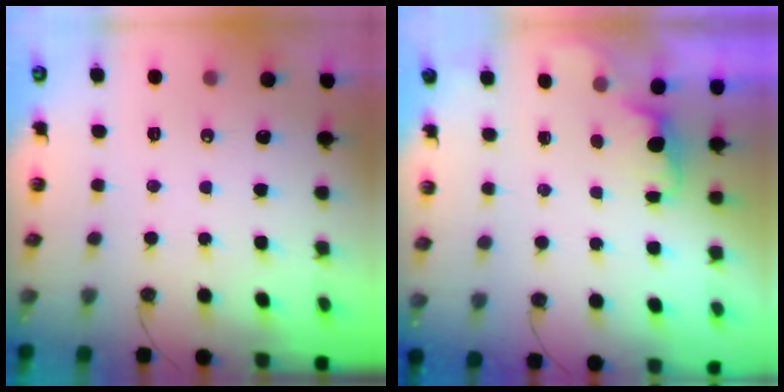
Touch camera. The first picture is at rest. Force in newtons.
{"total": 0.8, "press": 0.2, "slide": 0.7}